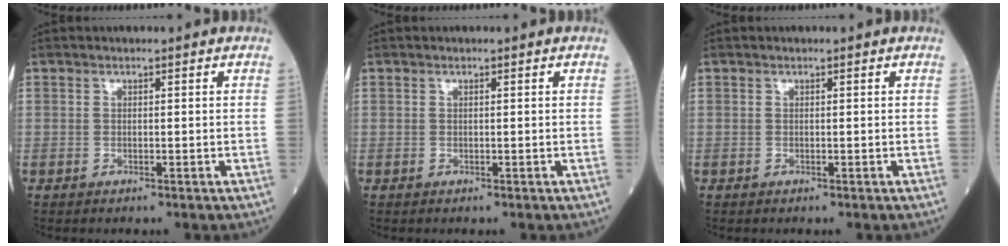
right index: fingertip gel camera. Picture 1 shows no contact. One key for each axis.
{"total": 0.0}
{"total": 0.0}